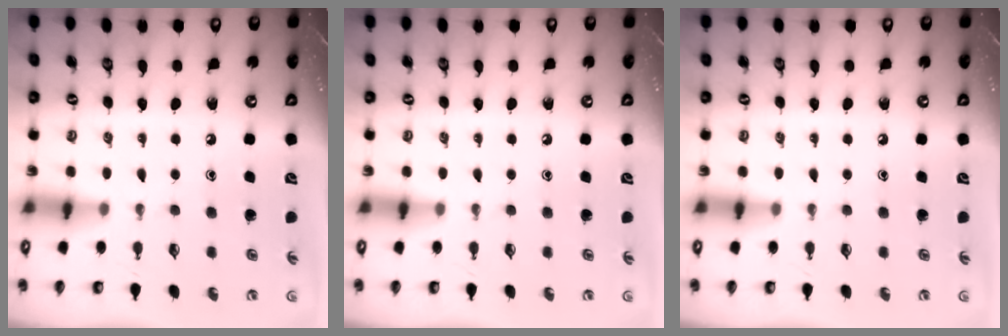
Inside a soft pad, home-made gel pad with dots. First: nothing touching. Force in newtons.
{"total": 0.0}
{"total": 0.0}